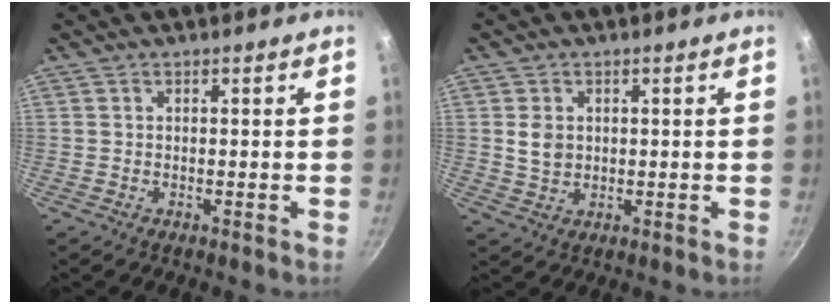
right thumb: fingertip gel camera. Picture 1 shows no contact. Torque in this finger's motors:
{"motor_torque": [-0.03, -0.15, 0.64, 0.04, 0.00]}